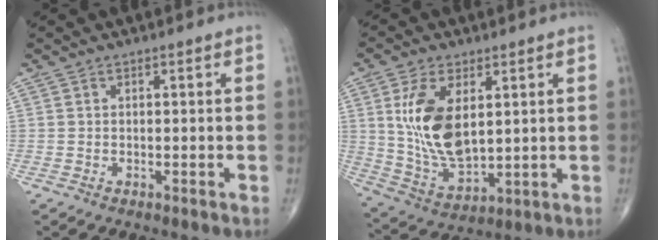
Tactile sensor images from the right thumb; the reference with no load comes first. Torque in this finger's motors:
{"motor_torque": [0.47, 2.57, 1.56, 0.37, 0.53]}